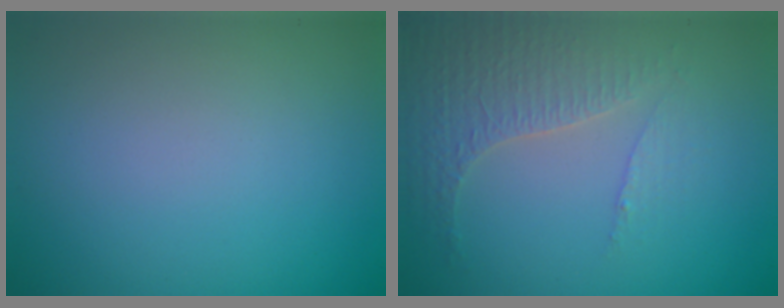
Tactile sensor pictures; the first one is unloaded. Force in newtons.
{"total": 4.2, "press": 3.0, "slide": 2.9}